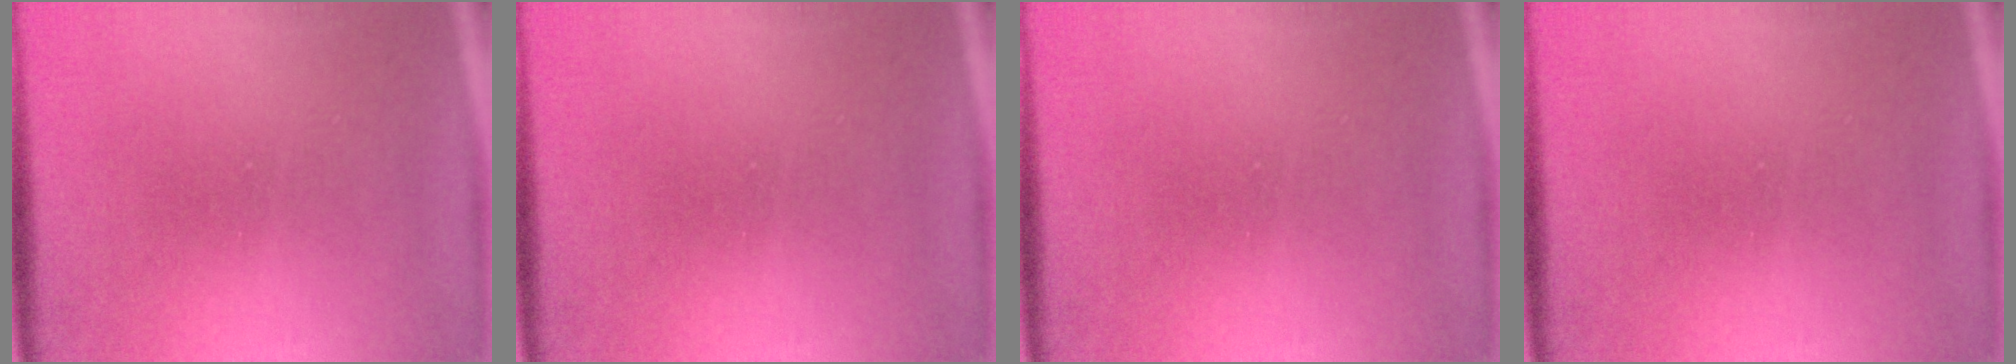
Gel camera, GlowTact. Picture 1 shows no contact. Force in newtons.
{"total": 0.0}
{"total": 0.0}
{"total": 0.0}